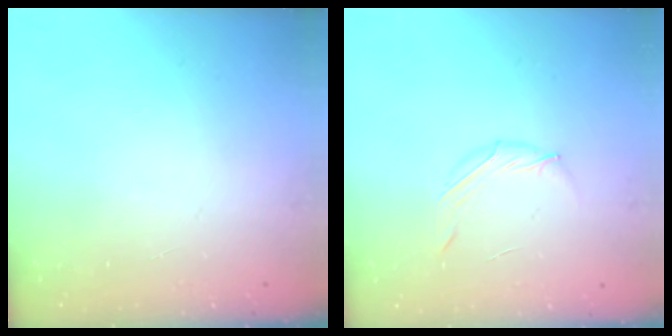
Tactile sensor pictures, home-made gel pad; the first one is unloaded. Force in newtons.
{"total": 4.2, "press": 4.0, "slide": 1.1}